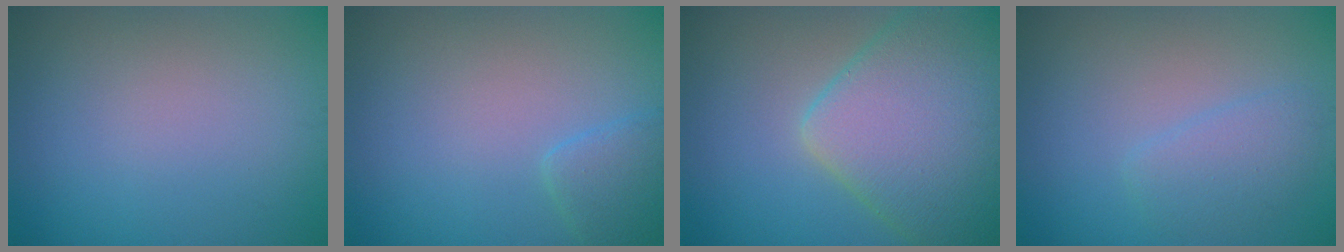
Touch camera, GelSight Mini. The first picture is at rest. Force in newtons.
{"total": 2.0, "press": 2.0, "slide": 0.1}
{"total": 10.4, "press": 10.4, "slide": 0.6}
{"total": 2.1, "press": 2.1, "slide": 0.2}